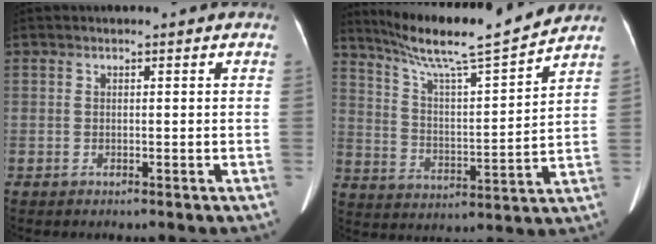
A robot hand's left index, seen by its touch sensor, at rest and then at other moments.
{"total": 15.5, "force": [14.0, -1.2, 6.6], "torque": [-0.120, -0.008, 0.230]}